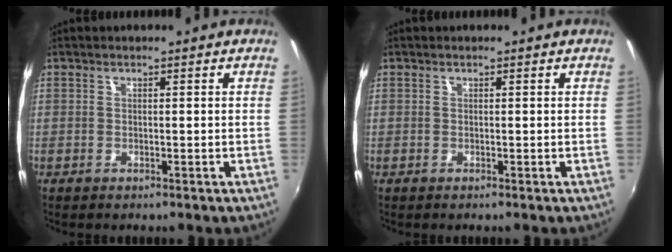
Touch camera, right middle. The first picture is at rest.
{"total": 0.0}